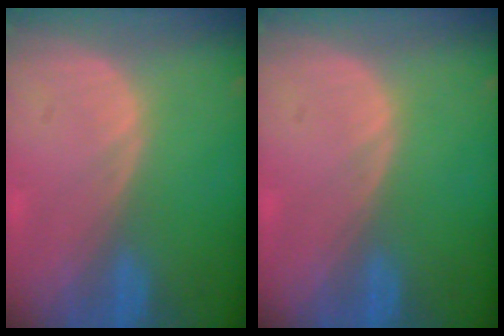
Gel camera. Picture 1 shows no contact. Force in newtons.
{"total": 0.0}